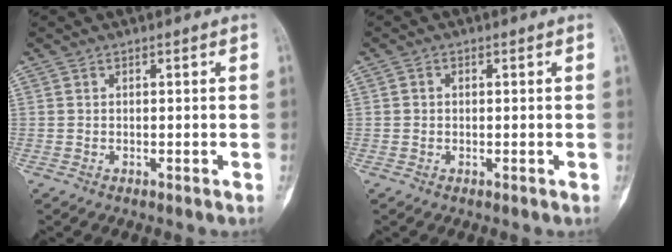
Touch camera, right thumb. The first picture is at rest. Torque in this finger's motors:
{"motor_torque": [-0.73, 0.17, 0.44, -0.15, -0.04]}